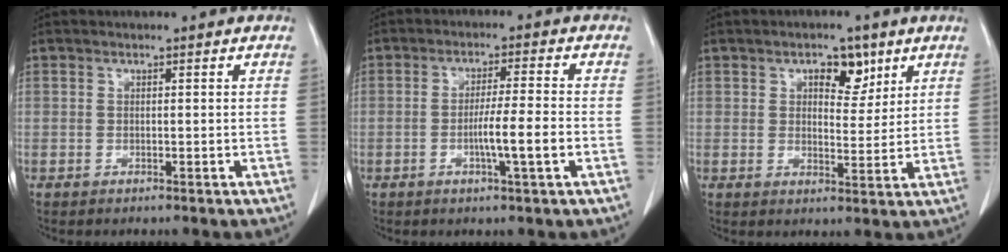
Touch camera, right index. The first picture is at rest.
{"total": 6.0, "force": [-1.7, -0.5, 5.8], "torque": [-0.097, -0.004, -0.028]}
{"total": 5.5, "force": [3.0, 2.9, 3.6], "torque": [-0.047, 0.006, 0.043]}